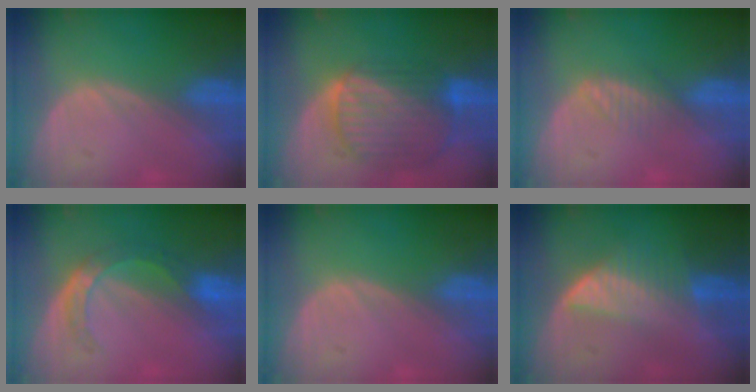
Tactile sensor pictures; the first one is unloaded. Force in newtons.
{"total": 10.4, "press": 8.7, "slide": 5.6}
{"total": 2.3, "press": 2.3, "slide": 0.1}
{"total": 5.6, "press": 5.2, "slide": 2.1}
{"total": 0.0}
{"total": 6.9, "press": 6.1, "slide": 3.2}